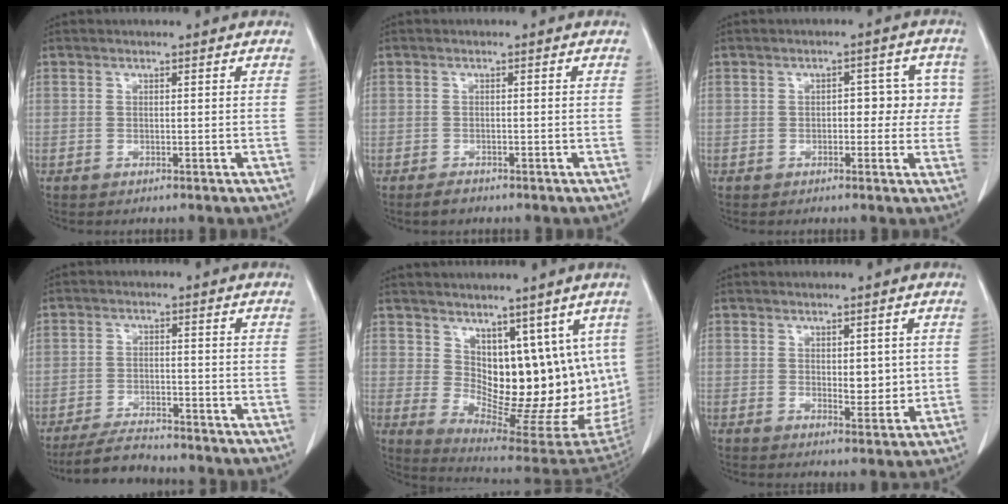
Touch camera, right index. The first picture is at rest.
{"total": 1.3, "force": [-1.1, 0.6, 0.4], "torque": [-0.009, 0.000, -0.017]}
{"total": 5.5, "force": [0.2, 3.2, 4.5], "torque": [-0.038, 0.029, 0.003]}
{"total": 5.1, "force": [-4.9, 1.0, 1.3], "torque": [-0.023, -0.014, -0.086]}
{"total": 14.6, "force": [4.5, 7.4, 11.8], "torque": [-0.146, -0.012, 0.087]}
{"total": 4.0, "force": [0.6, 2.0, 3.5], "torque": [-0.043, -0.010, 0.015]}